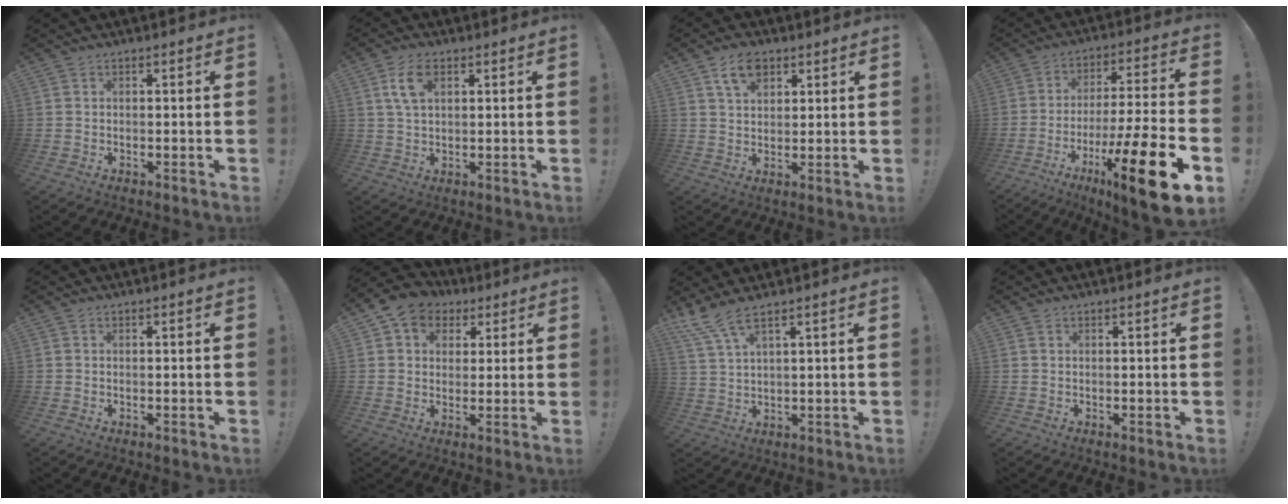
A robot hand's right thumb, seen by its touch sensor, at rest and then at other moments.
{"total": 7.3, "force": [2.9, 3.9, 5.5], "torque": [-0.104, 0.000, 0.052]}
{"total": 7.7, "force": [4.3, 4.8, 4.2], "torque": [-0.071, -0.006, 0.080]}
{"total": 21.3, "force": [-10.4, 3.1, 18.3], "torque": [-0.289, 0.056, -0.163]}
{"total": 0.0}
{"total": 8.3, "force": [3.2, 7.1, 2.8], "torque": [-0.044, -0.006, 0.065]}
{"total": 5.7, "force": [4.2, 0.4, 3.7], "torque": [-0.086, -0.019, 0.080]}
{"total": 0.0}